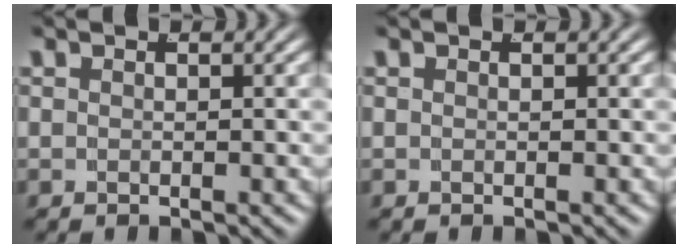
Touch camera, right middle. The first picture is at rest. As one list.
[{"total": 0.0}]